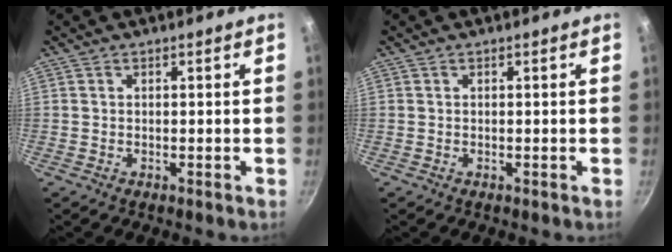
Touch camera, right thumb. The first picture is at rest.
{"total": 0.0}